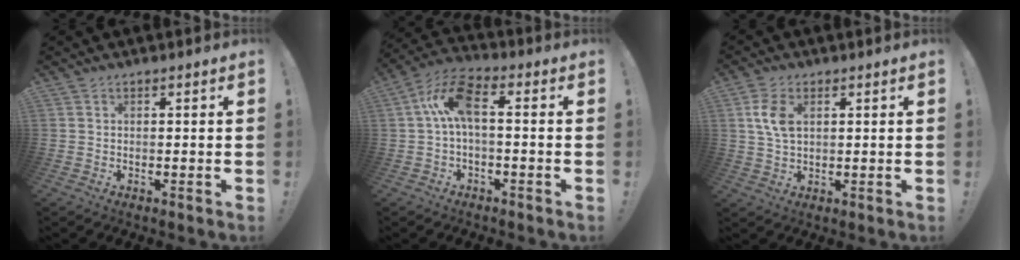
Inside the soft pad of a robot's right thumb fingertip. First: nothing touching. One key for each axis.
{"total": 10.2, "fx": 0.3, "fy": 4.3, "fz": 9.2, "tx": -0.182, "ty": 0.010, "tz": 0.006}
{"total": 7.4, "fx": 2.0, "fy": 4.7, "fz": 5.3, "tx": -0.106, "ty": 0.001, "tz": 0.036}